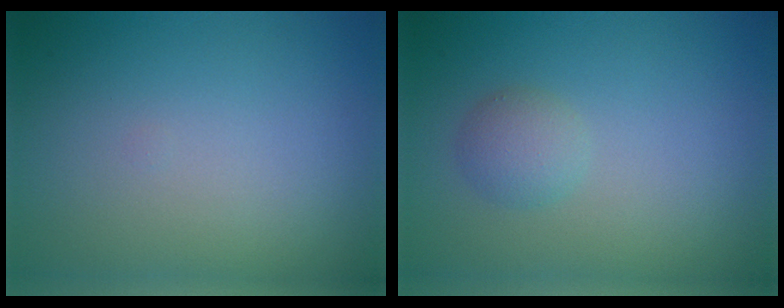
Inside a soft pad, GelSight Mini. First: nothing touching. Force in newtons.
{"total": 1.8, "press": 1.8, "slide": 0.1}